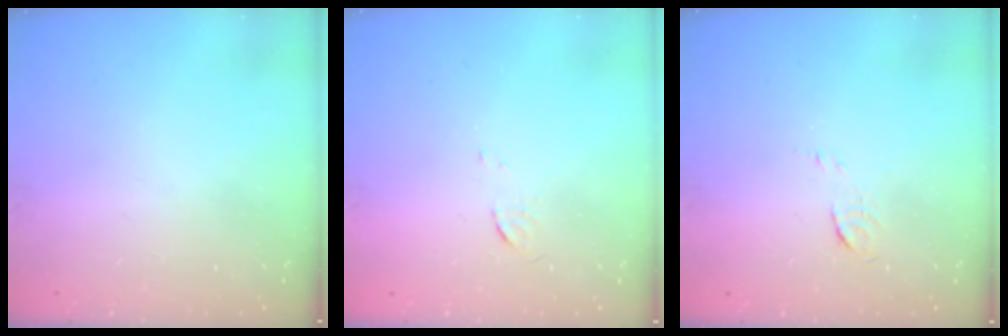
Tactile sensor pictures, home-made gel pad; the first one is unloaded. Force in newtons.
{"total": 3.6, "press": 3.6, "slide": 0.3}
{"total": 4.2, "press": 4.1, "slide": 1.1}